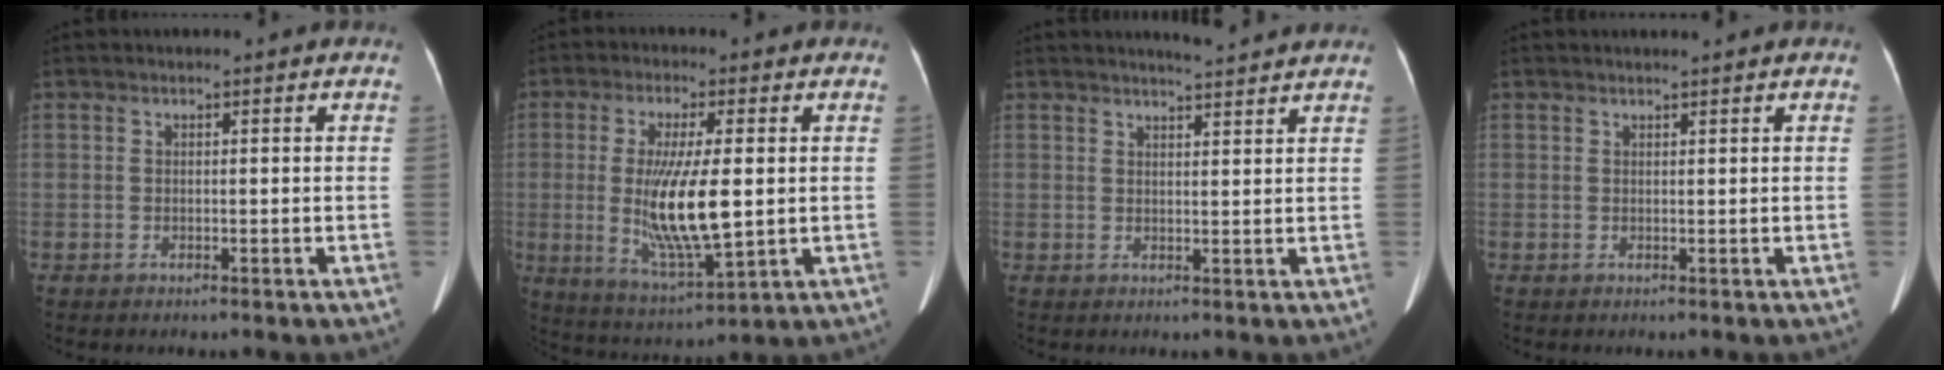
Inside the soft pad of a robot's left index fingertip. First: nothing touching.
{"total": 12.0, "force": [-0.2, 2.4, 11.8], "torque": [-0.233, -0.020, 0.004]}
{"total": 4.2, "force": [4.0, -0.3, 1.1], "torque": [-0.023, 0.006, 0.053]}
{"total": 0.9, "force": [0.8, -0.1, 0.3], "torque": [-0.007, 0.002, 0.016]}